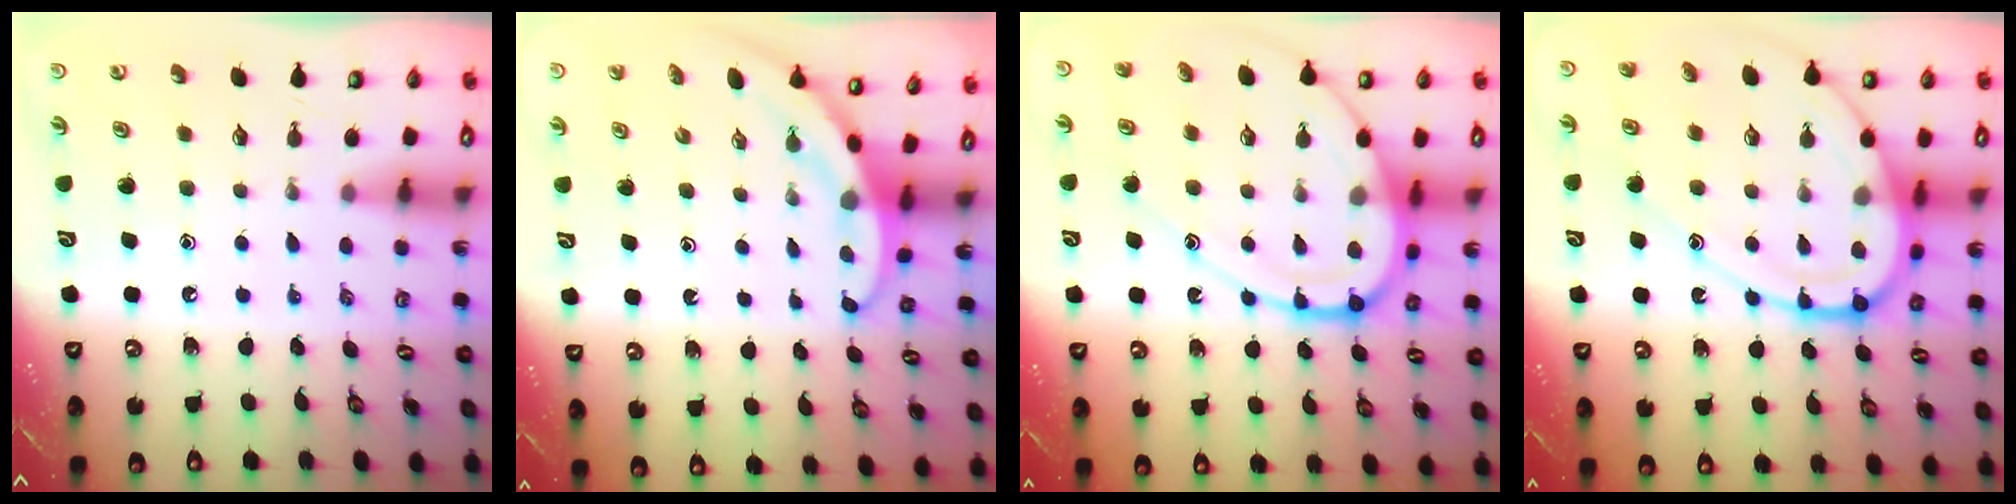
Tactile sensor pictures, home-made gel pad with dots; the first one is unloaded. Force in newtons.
{"total": 3.5, "press": 3.5, "slide": 0.1}
{"total": 15.4, "press": 15.4, "slide": 1.5}
{"total": 15.4, "press": 15.4, "slide": 1.5}